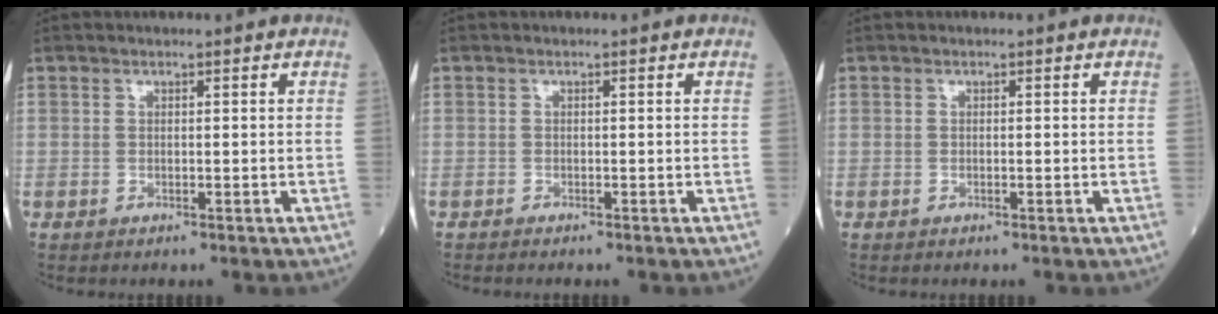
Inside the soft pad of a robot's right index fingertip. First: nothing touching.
{"total": 0.6, "force": [-0.6, 0.1, 0.1], "torque": [-0.005, -0.001, -0.012]}
{"total": 0.0}